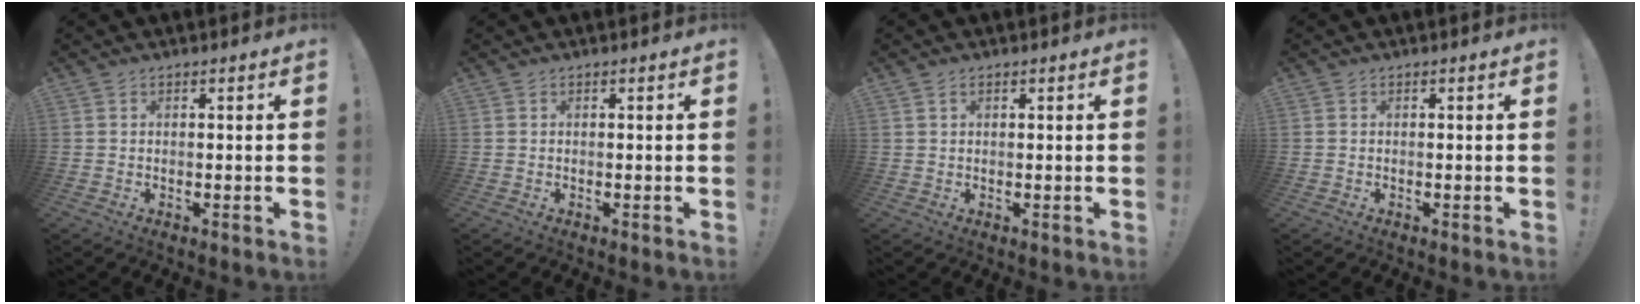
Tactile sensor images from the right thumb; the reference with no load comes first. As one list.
[{"total": 0.0}, {"total": 1.4, "force": [0.8, 0.8, 0.9], "torque": [-0.017, 0.001, 0.014]}, {"total": 0.0}]